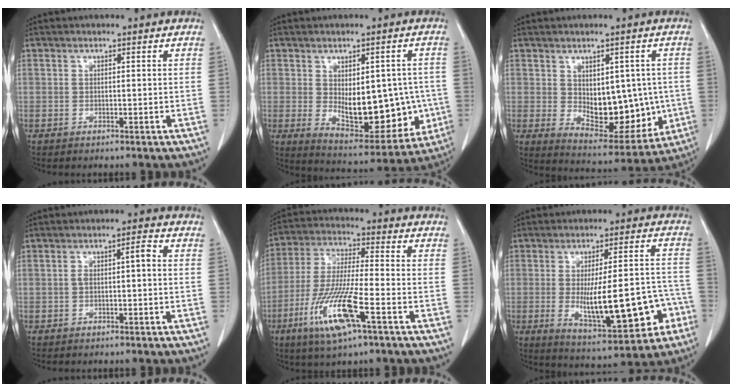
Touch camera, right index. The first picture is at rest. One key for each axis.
{"total": 14.7, "fx": -1.2, "fy": 7.4, "fz": 12.6, "tx": -0.174, "ty": 0.000, "tz": 0.010}
{"total": 12.1, "fx": -0.3, "fy": 6.6, "fz": 10.2, "tx": -0.131, "ty": -0.002, "tz": 0.022}
{"total": 2.7, "fx": -0.1, "fy": 0.6, "fz": 2.7, "tx": -0.049, "ty": 0.014, "tz": 0.000}
{"total": 13.5, "fx": -6.0, "fy": 1.3, "fz": 12.0, "tx": -0.249, "ty": -0.023, "tz": -0.114}
{"total": 16.7, "fx": -4.3, "fy": 4.3, "fz": 15.5, "tx": -0.230, "ty": 0.011, "tz": -0.046}